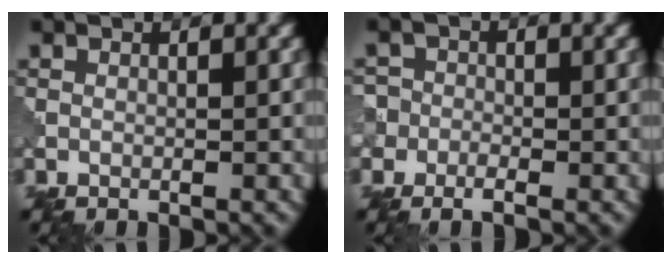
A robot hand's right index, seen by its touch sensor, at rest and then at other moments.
{"total": 2.7, "force": [-1.0, 2.2, 1.3], "torque": [-0.006, 0.006, -0.037]}